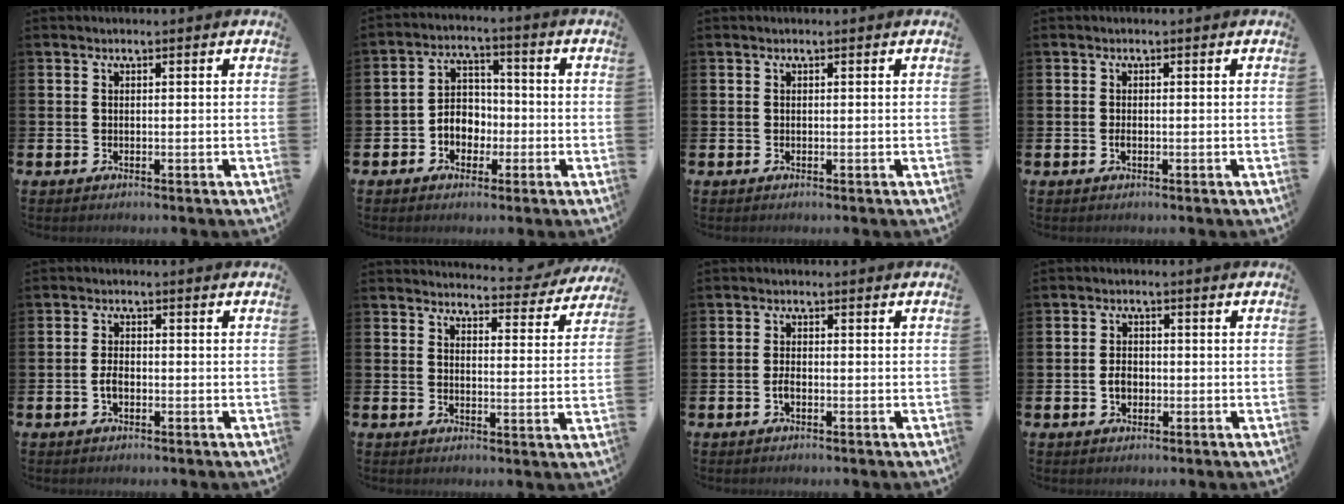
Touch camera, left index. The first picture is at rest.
{"total": 4.3, "force": [-1.5, 3.6, 1.8], "torque": [-0.043, 0.007, -0.036]}
{"total": 0.0}
{"total": 0.8, "force": [-0.2, 0.4, 0.7], "torque": [-0.013, 0.001, -0.004]}
{"total": 2.3, "force": [-0.6, 1.3, 1.8], "torque": [-0.034, 0.004, -0.012]}
{"total": 3.8, "force": [3.7, 0.7, 0.4], "torque": [-0.008, -0.029, 0.060]}
{"total": 1.7, "force": [-0.6, 0.8, 1.4], "torque": [-0.027, 0.002, -0.013]}
{"total": 2.4, "force": [-0.5, 1.8, 1.5], "torque": [-0.020, 0.002, -0.013]}